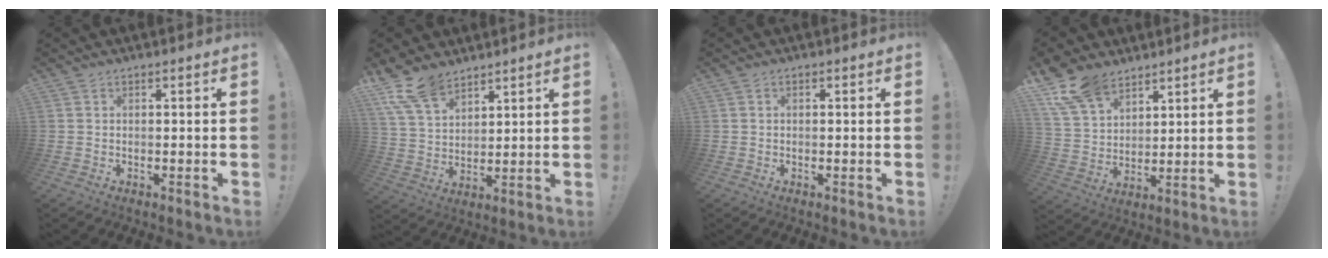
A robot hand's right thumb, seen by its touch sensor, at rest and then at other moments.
{"total": 13.3, "force": [9.6, 7.1, 5.8], "torque": [-0.113, -0.053, 0.187]}
{"total": 0.6, "force": [-0.1, 0.3, 0.4], "torque": [-0.012, 0.004, -0.001]}
{"total": 14.6, "force": [10.1, 8.7, 6.1], "torque": [-0.123, -0.055, 0.197]}